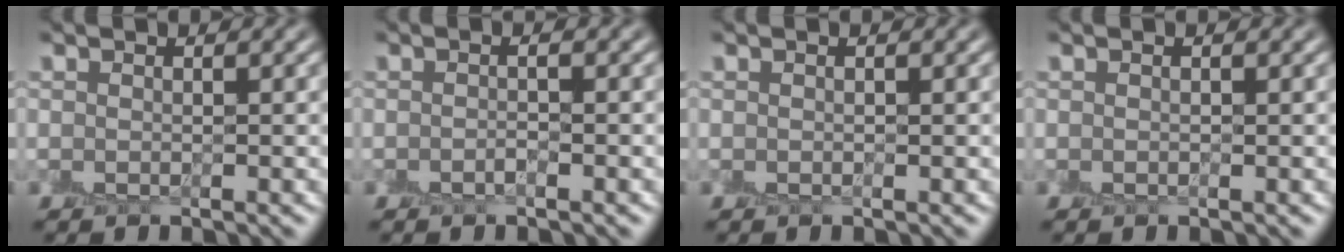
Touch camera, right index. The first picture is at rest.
{"total": 0.6, "force": [-0.3, -0.1, 0.5], "torque": [-0.012, 0.001, -0.008]}
{"total": 0.0}
{"total": 0.0}